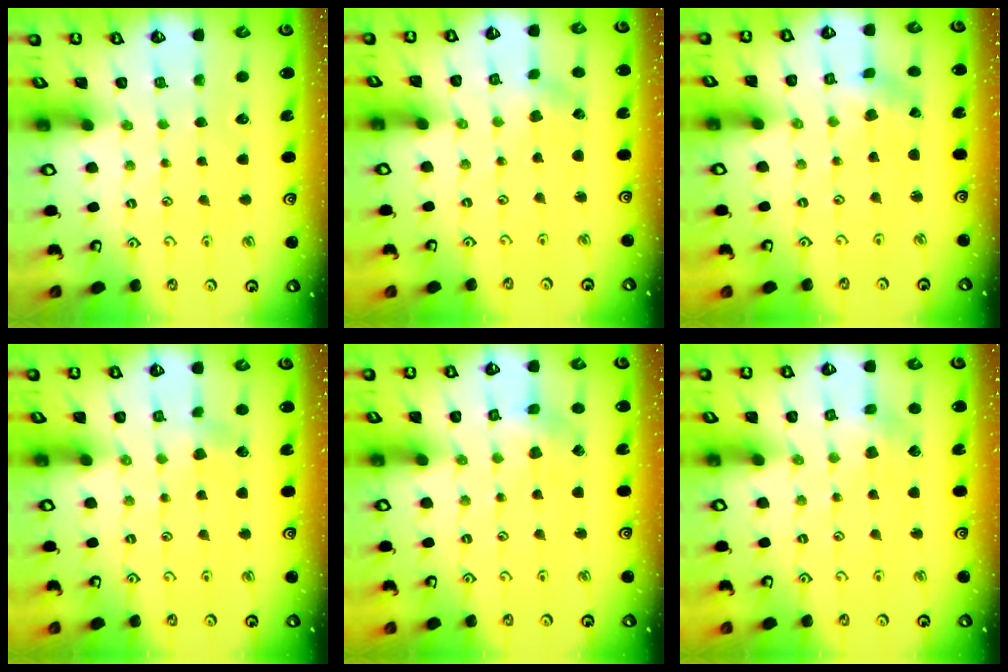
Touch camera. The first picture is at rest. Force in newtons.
{"total": 0.7, "press": 0.7, "slide": 0.0}
{"total": 1.5, "press": 1.5, "slide": 0.2}
{"total": 1.3, "press": 1.3, "slide": 0.2}
{"total": 2.3, "press": 2.2, "slide": 0.4}
{"total": 2.9, "press": 2.9, "slide": 0.6}